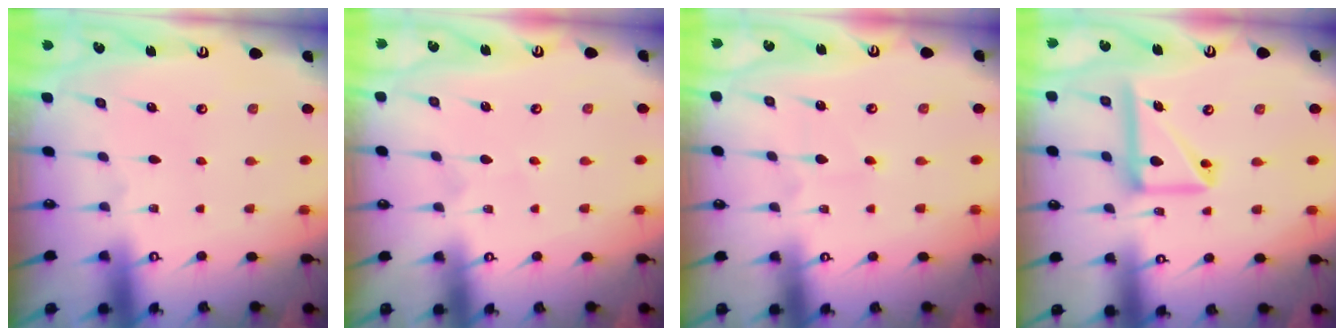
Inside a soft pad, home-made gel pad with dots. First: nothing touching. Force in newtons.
{"total": 1.5, "press": 1.4, "slide": 0.1}
{"total": 3.1, "press": 3.1, "slide": 0.3}
{"total": 14.4, "press": 14.4, "slide": 1.3}